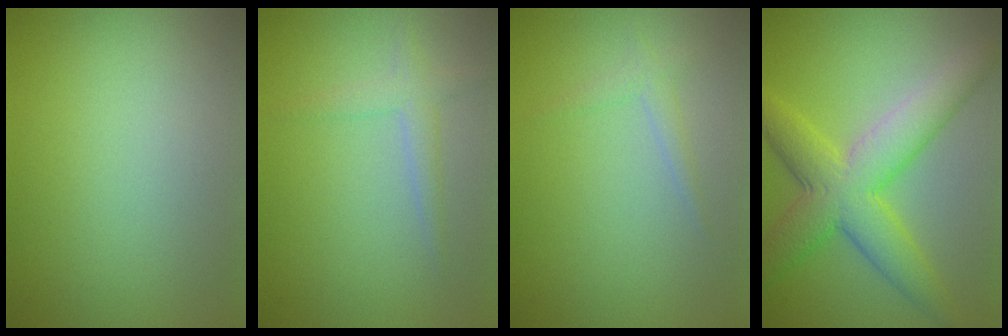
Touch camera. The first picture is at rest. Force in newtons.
{"total": 1.8, "press": 1.8, "slide": 0.0}
{"total": 1.2, "press": 1.2, "slide": 0.0}
{"total": 7.3, "press": 7.3, "slide": 0.2}